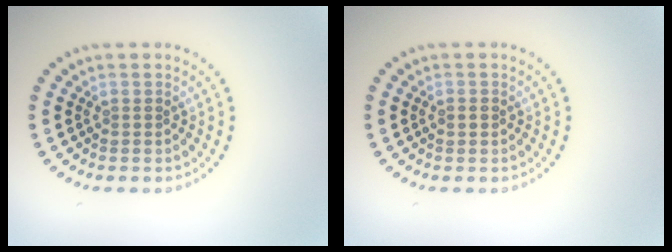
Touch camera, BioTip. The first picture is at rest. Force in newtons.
{"total": 1.1, "press": 1.1, "slide": 0.1}